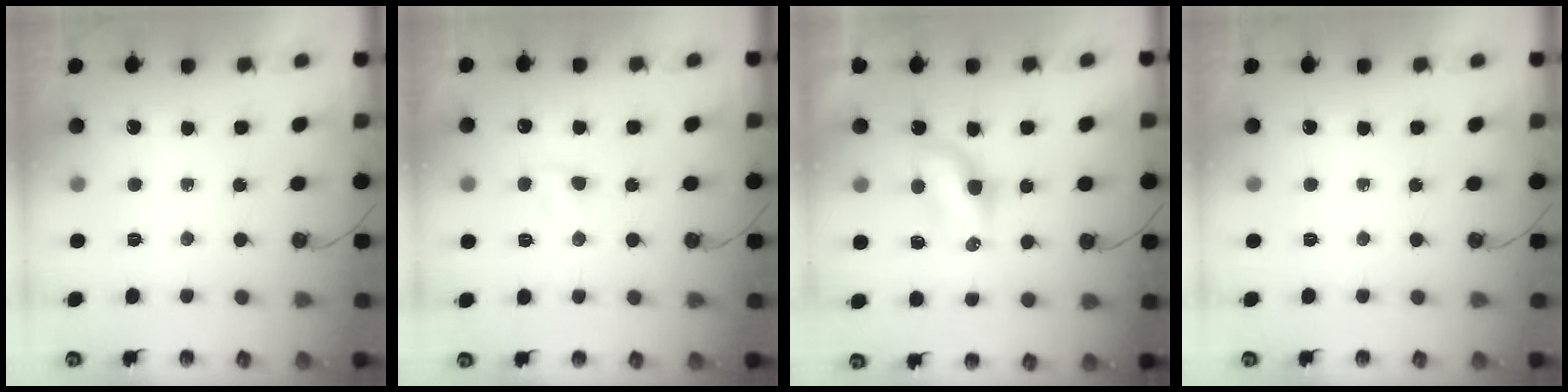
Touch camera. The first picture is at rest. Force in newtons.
{"total": 3.8, "press": 3.7, "slide": 0.5}
{"total": 8.0, "press": 7.3, "slide": 3.3}
{"total": 0.0}